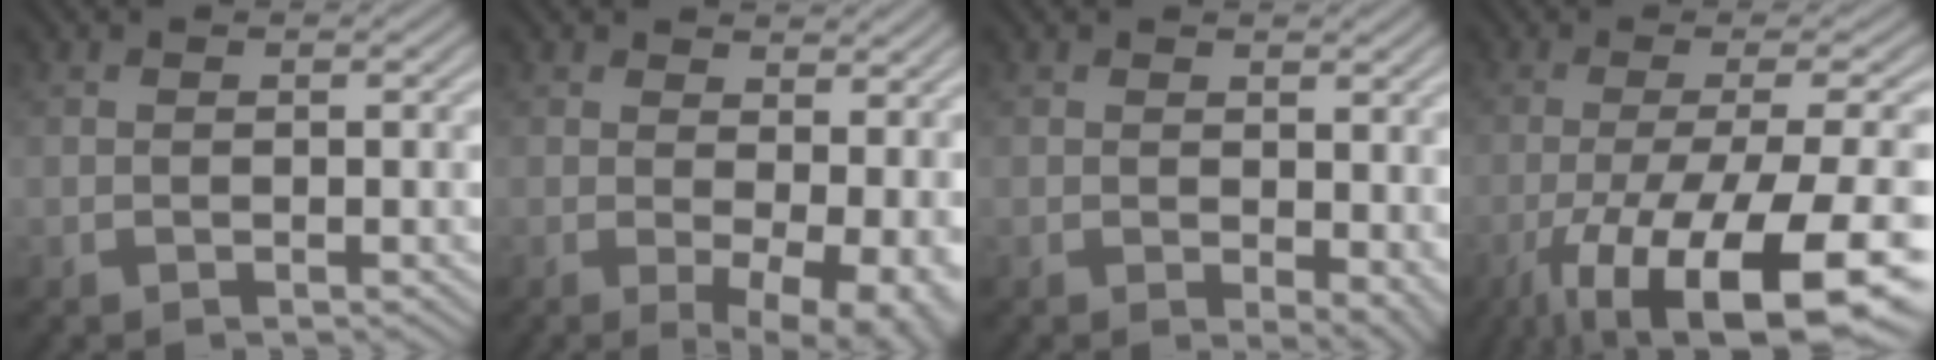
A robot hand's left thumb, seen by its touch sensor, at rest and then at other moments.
{"total": 8.0, "force": [1.0, 3.7, 7.0], "torque": [-0.090, -0.011, 0.024]}
{"total": 4.5, "force": [0.2, 2.6, 3.7], "torque": [-0.050, -0.014, 0.012]}
{"total": 15.6, "force": [-7.5, 4.0, 13.1], "torque": [-0.207, -0.013, -0.112]}